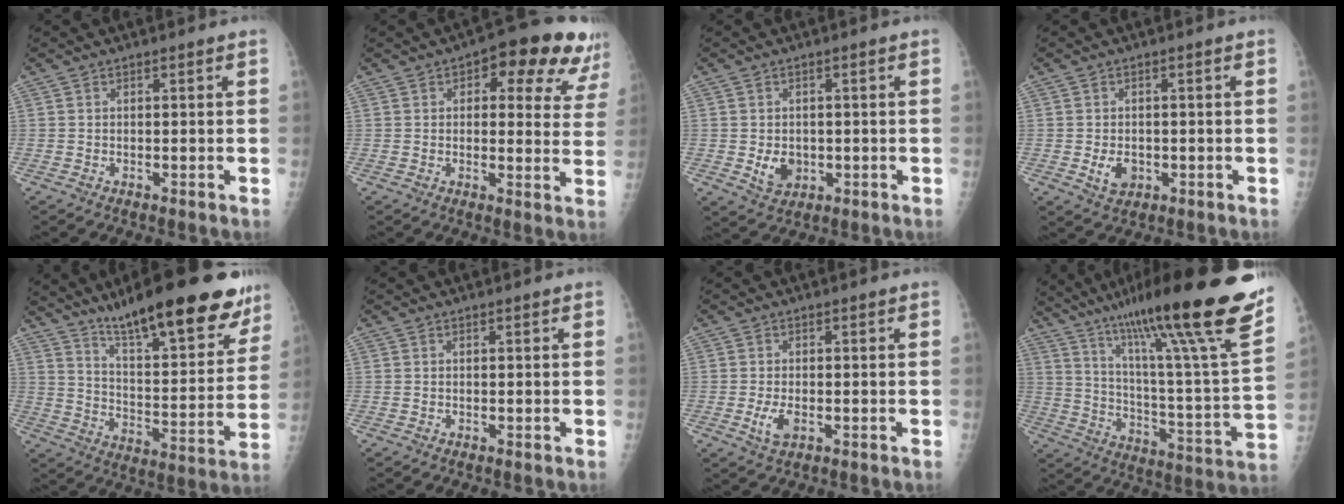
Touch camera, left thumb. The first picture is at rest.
{"total": 15.2, "force": [8.3, 7.2, 10.5], "torque": [-0.079, -0.015, 0.088]}
{"total": 4.8, "force": [-0.8, 3.7, 2.9], "torque": [-0.030, 0.001, -0.003]}
{"total": 4.1, "force": [-1.1, 2.9, 2.7], "torque": [-0.035, 0.003, -0.010]}
{"total": 24.6, "force": [17.5, 6.0, 16.3], "torque": [-0.208, -0.071, 0.269]}
{"total": 0.0}
{"total": 3.9, "force": [-1.1, 1.9, 3.2], "torque": [-0.066, 0.002, -0.018]}
{"total": 31.3, "force": [21.3, 2.2, 22.8], "torque": [-0.342, -0.081, 0.327]}